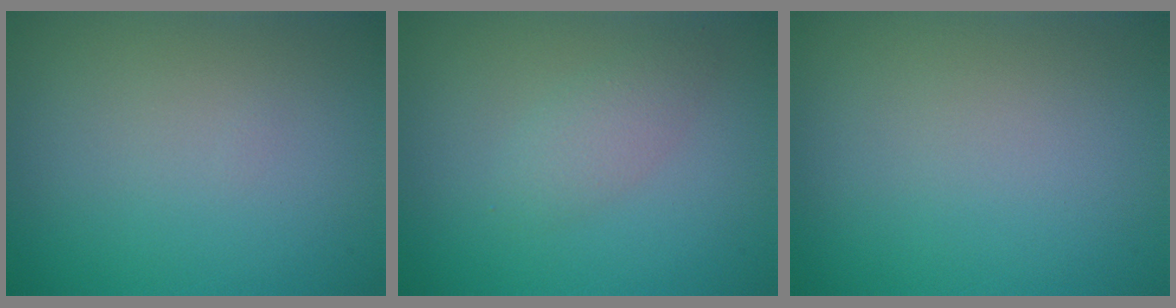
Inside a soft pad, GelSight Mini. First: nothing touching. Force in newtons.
{"total": 1.9, "press": 1.9, "slide": 0.2}
{"total": 0.0}